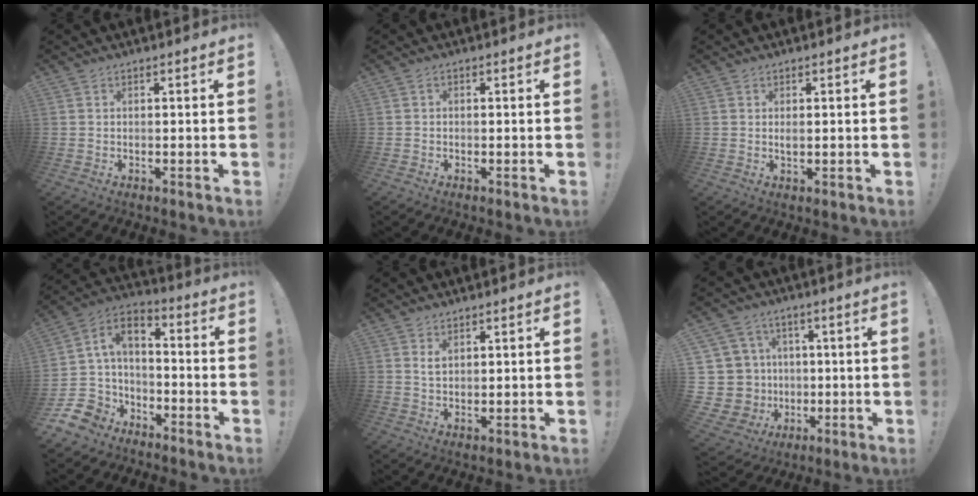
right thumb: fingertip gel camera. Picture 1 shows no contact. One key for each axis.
{"total": 0.8, "fx": -0.6, "fy": 0.1, "fz": 0.4, "tx": -0.006, "ty": 0.001, "tz": -0.011}
{"total": 1.0, "fx": 0.5, "fy": 0.5, "fz": 0.7, "tx": -0.016, "ty": 0.001, "tz": 0.009}
{"total": 9.7, "fx": -5.2, "fy": 7.0, "fz": 4.1, "tx": -0.085, "ty": 0.036, "tz": -0.090}
{"total": 2.7, "fx": 1.8, "fy": 1.5, "fz": 1.5, "tx": -0.017, "ty": -0.010, "tz": 0.030}
{"total": 16.4, "fx": 0.5, "fy": 14.7, "fz": 7.1, "tx": -0.151, "ty": 0.002, "tz": 0.046}